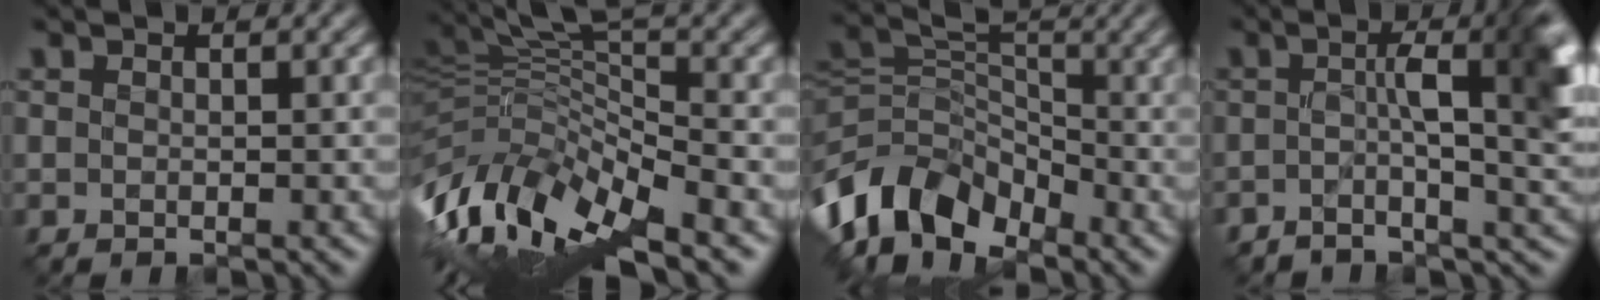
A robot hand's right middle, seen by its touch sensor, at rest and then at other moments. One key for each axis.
{"total": 12.3, "fx": -6.1, "fy": 4.1, "fz": 9.8, "tx": -0.215, "ty": 0.004, "tz": -0.113}
{"total": 8.5, "fx": -4.9, "fy": 5.4, "fz": 4.3, "tx": -0.081, "ty": -0.004, "tz": -0.108}
{"total": 6.8, "fx": -0.3, "fy": 2.0, "fz": 6.5, "tx": -0.087, "ty": 0.006, "tz": -0.014}